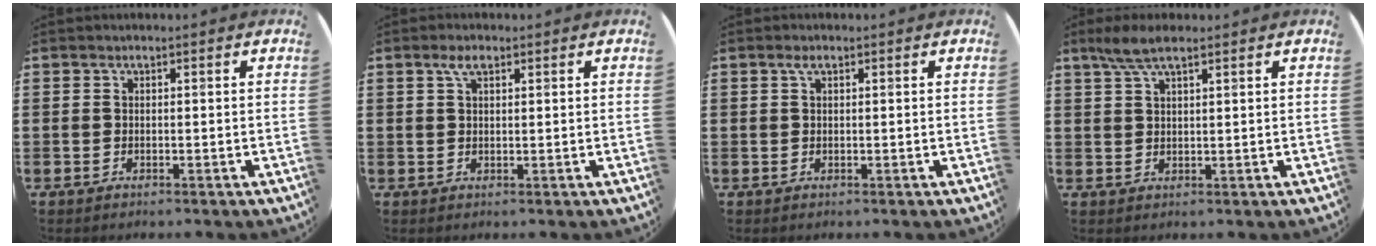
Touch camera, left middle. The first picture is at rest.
{"total": 2.4, "force": [1.5, 0.9, 1.6], "torque": [-0.027, 0.002, 0.024]}
{"total": 1.0, "force": [0.5, 0.4, 0.8], "torque": [-0.016, 0.003, 0.008]}
{"total": 4.2, "force": [2.9, 0.9, 2.8], "torque": [-0.061, 0.006, 0.052]}